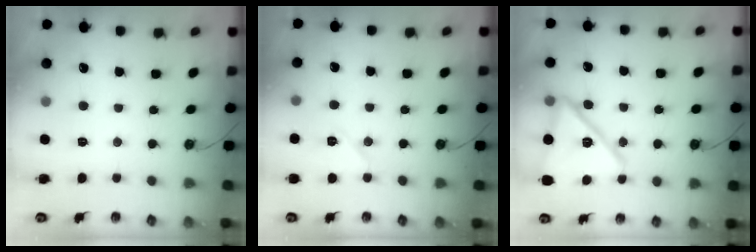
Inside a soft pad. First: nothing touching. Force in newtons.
{"total": 7.8, "press": 6.3, "slide": 4.6}
{"total": 16.2, "press": 16.2, "slide": 1.1}